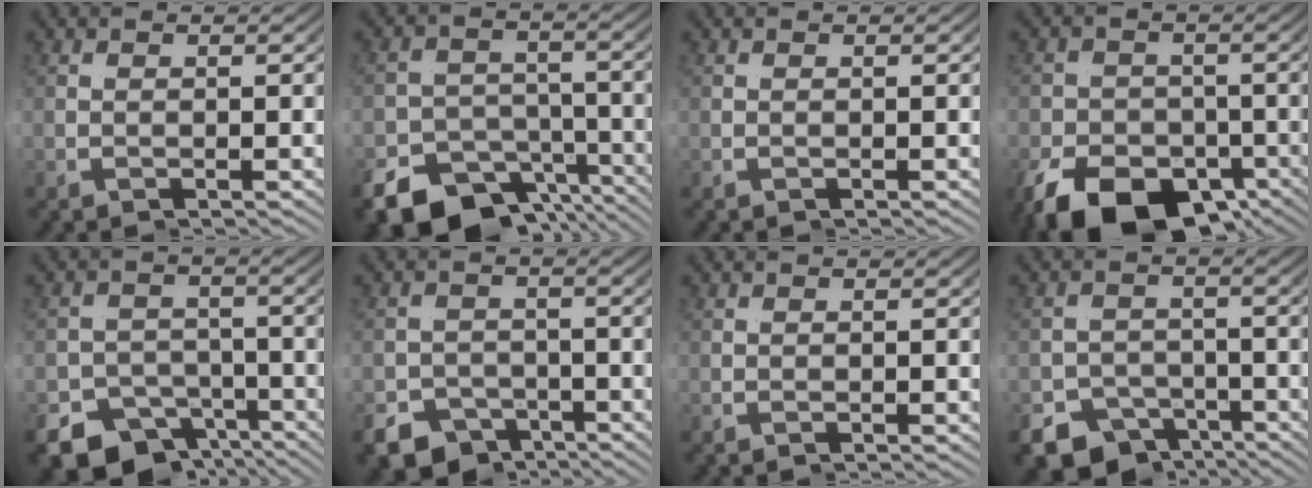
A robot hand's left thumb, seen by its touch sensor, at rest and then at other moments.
{"total": 7.8, "force": [-5.8, 4.4, 2.8], "torque": [-0.044, -0.023, -0.099]}
{"total": 0.0}
{"total": 8.3, "force": [-2.9, 5.7, 5.2], "torque": [-0.087, -0.018, -0.052]}
{"total": 7.8, "force": [-4.5, 5.8, 2.7], "torque": [-0.051, -0.037, -0.075]}
{"total": 6.3, "force": [-2.9, 5.3, 1.6], "torque": [-0.034, -0.027, -0.052]}
{"total": 0.0}
{"total": 7.9, "force": [-4.0, 6.4, 2.4], "torque": [-0.048, -0.034, -0.069]}